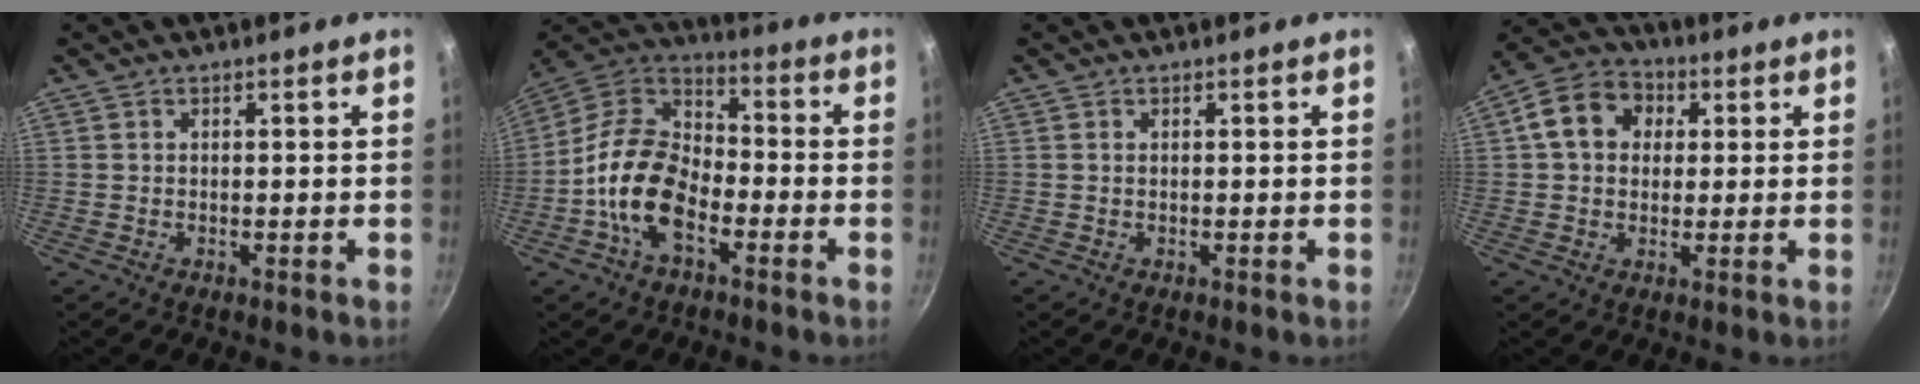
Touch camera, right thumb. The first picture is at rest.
{"total": 15.0, "force": [-5.5, 8.8, 10.8], "torque": [-0.173, 0.048, -0.123]}
{"total": 0.0}
{"total": 10.2, "force": [2.2, 8.2, 5.6], "torque": [-0.070, 0.017, 0.019]}